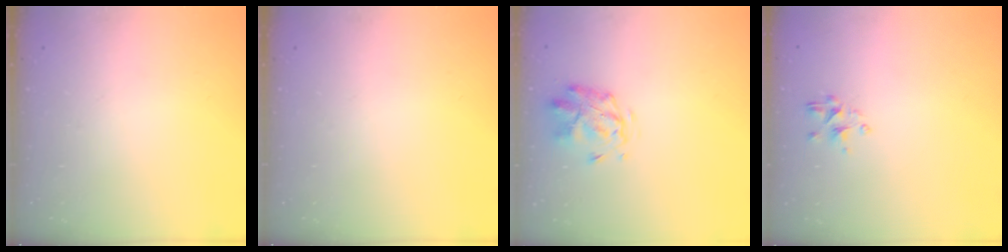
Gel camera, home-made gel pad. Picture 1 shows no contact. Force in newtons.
{"total": 0.0}
{"total": 2.9, "press": 2.5, "slide": 1.5}
{"total": 2.3, "press": 2.1, "slide": 0.7}